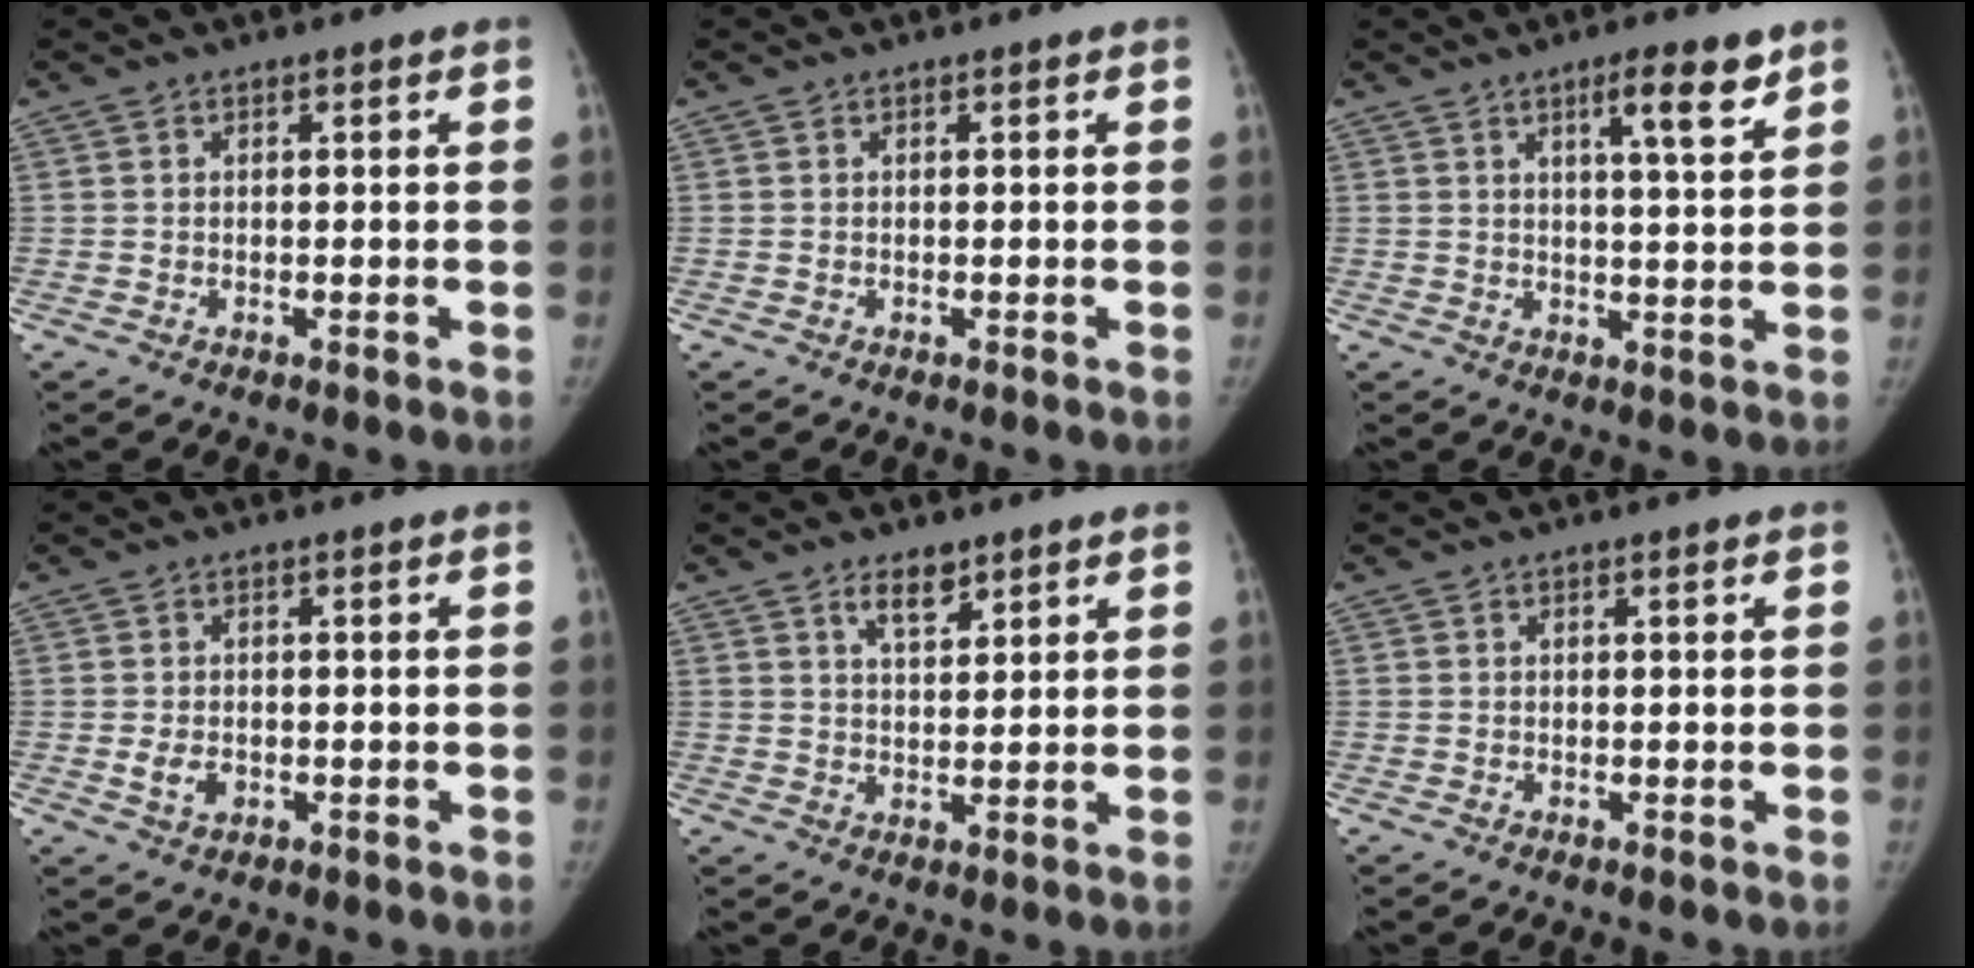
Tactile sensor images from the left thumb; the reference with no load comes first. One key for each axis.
{"total": 0.0}
{"total": 6.7, "fx": 4.1, "fy": 0.9, "fz": 5.2, "tx": -0.076, "ty": -0.026, "tz": 0.063}
{"total": 2.7, "fx": -0.6, "fy": 1.9, "fz": 1.8, "tx": -0.027, "ty": 0.001, "tz": -0.008}
{"total": 4.2, "fx": 2.9, "fy": 1.8, "fz": 2.4, "tx": -0.026, "ty": -0.021, "tz": 0.050}
{"total": 0.0}